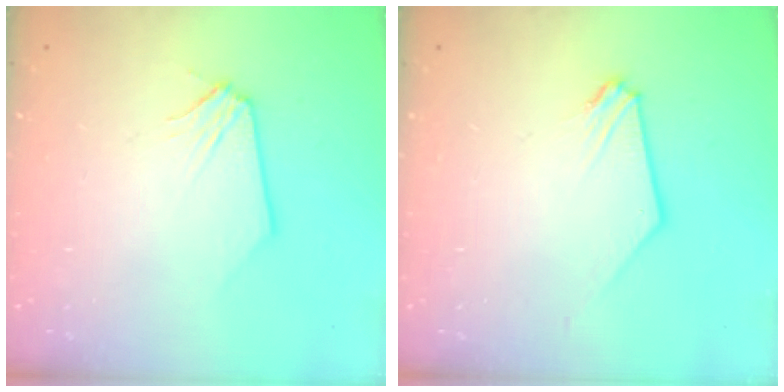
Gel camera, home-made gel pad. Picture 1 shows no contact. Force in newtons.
{"total": 0.0}